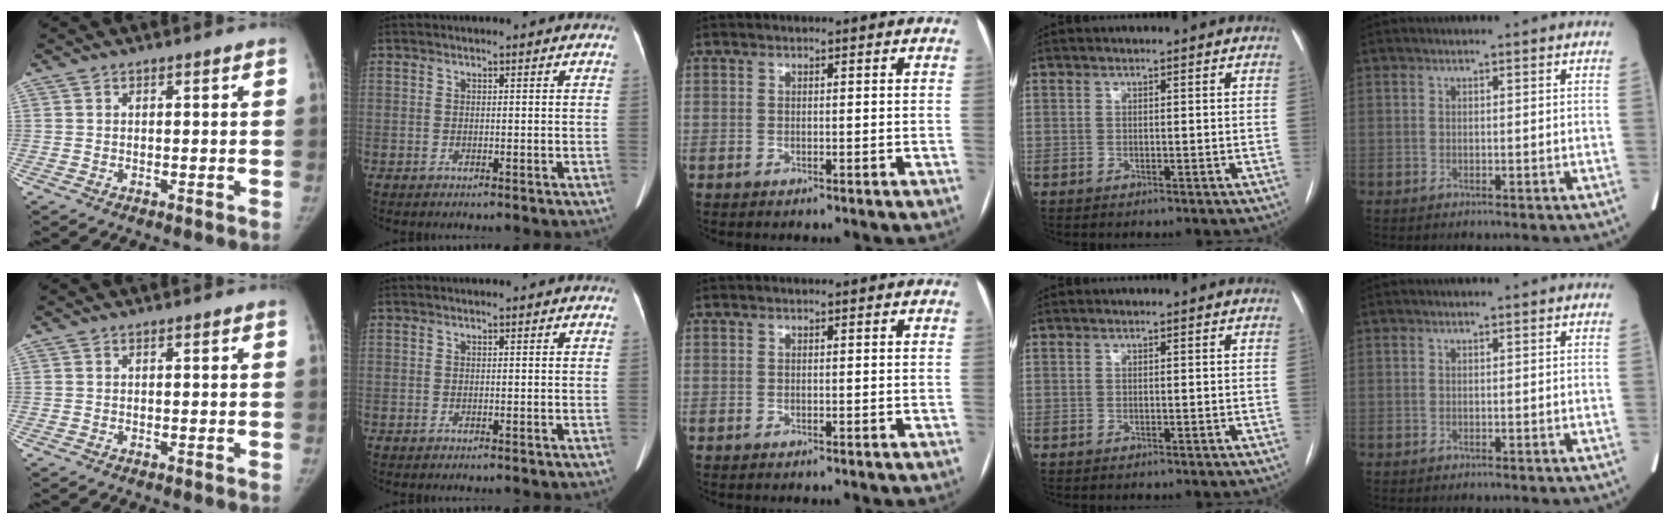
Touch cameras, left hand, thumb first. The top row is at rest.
{}